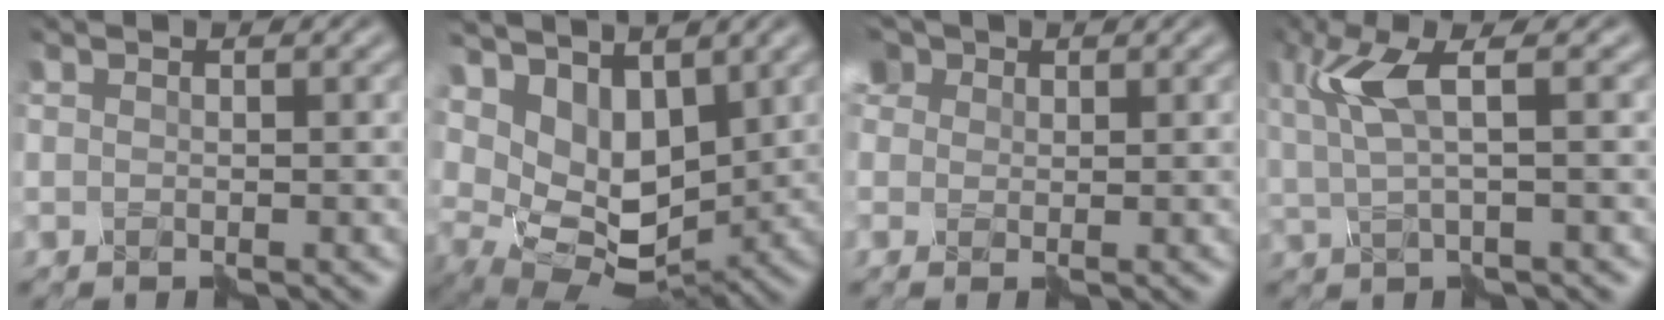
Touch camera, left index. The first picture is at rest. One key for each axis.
{"total": 7.0, "fx": 2.5, "fy": 4.1, "fz": 5.0, "tx": -0.109, "ty": -0.009, "tz": 0.053}
{"total": 5.7, "fx": 3.0, "fy": 3.7, "fz": 3.1, "tx": -0.090, "ty": 0.009, "tz": 0.047}
{"total": 4.1, "fx": 0.4, "fy": 0.5, "fz": 4.0, "tx": -0.094, "ty": 0.000, "tz": 0.018}